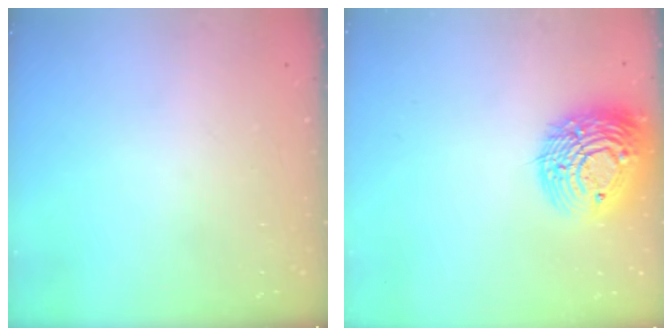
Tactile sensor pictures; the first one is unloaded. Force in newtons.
{"total": 18.6, "press": 18.5, "slide": 1.5}